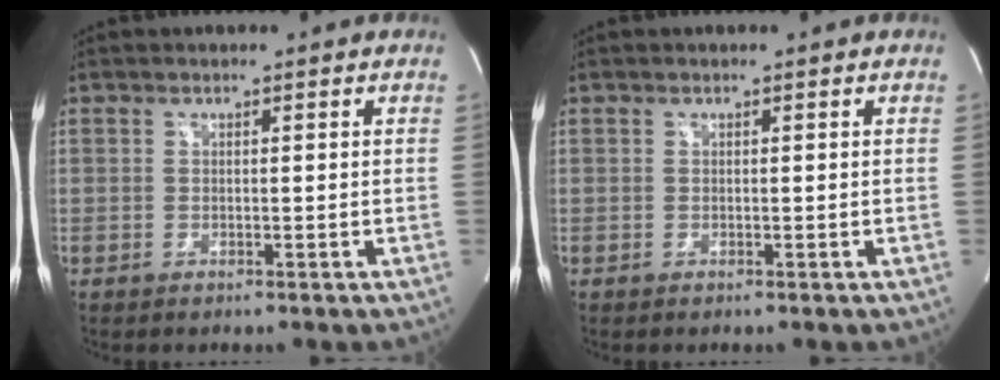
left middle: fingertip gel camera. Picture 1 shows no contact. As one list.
[{"total": 0.0}]